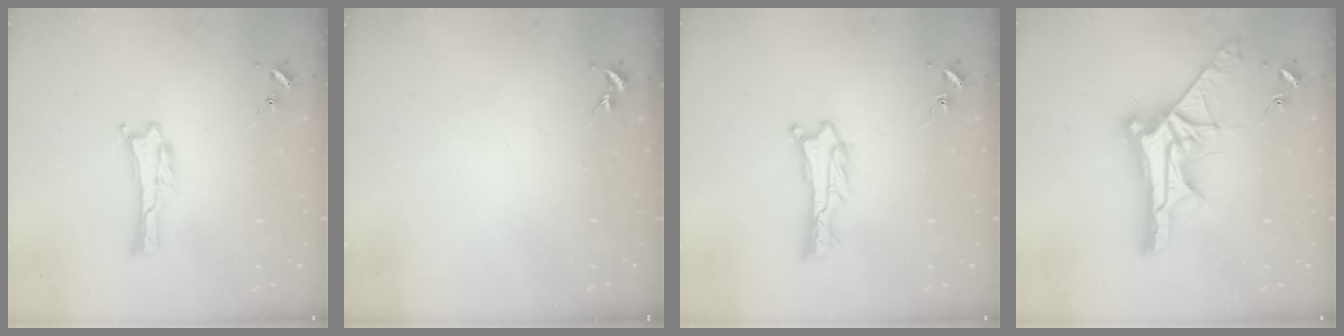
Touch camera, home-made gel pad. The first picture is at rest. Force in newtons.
{"total": 0.0}
{"total": 1.4, "press": 1.4, "slide": 0.0}
{"total": 9.8, "press": 9.7, "slide": 0.9}